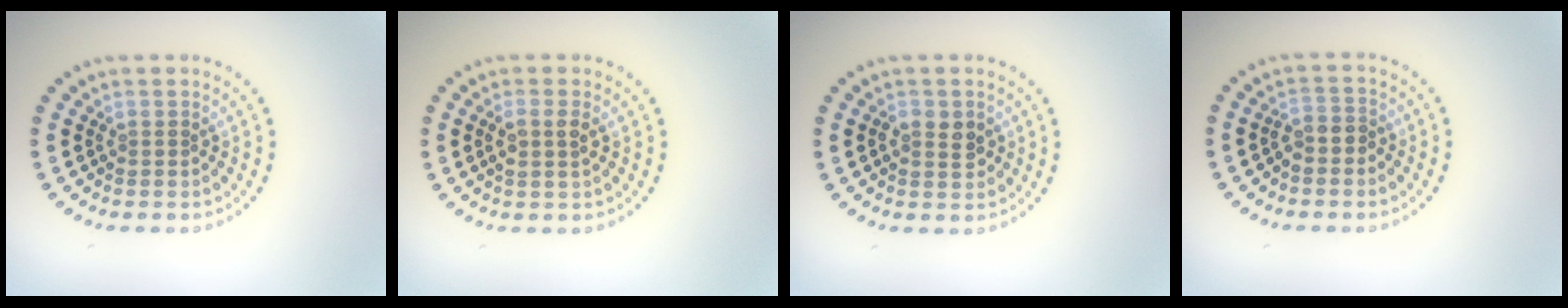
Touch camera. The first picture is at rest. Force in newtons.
{"total": 1.8, "press": 1.7, "slide": 0.6}
{"total": 2.1, "press": 2.1, "slide": 0.1}
{"total": 1.3, "press": 1.0, "slide": 0.8}